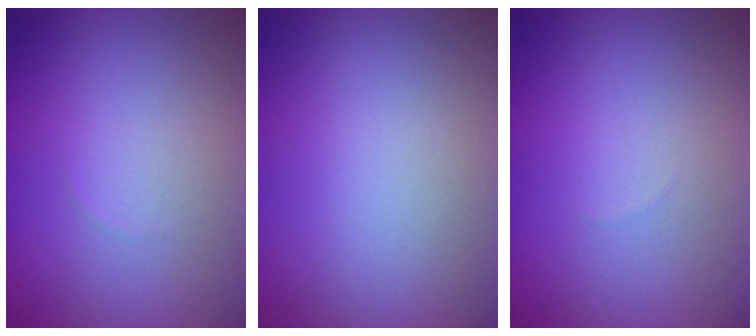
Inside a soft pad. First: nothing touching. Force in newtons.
{"total": 0.0}
{"total": 0.0}